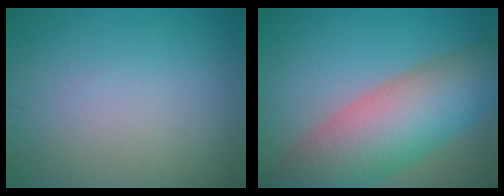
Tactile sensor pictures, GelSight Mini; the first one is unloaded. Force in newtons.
{"total": 10.9, "press": 10.9, "slide": 0.4}